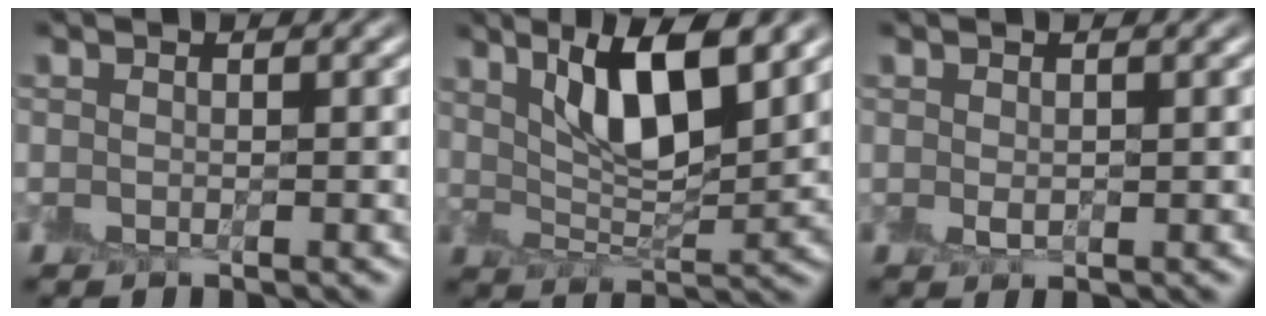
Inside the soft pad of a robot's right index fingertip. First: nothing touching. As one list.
[{"total": 6.9, "force": [3.8, 2.0, 5.4], "torque": [-0.092, 0.002, 0.067]}, {"total": 0.8, "force": [0.1, 0.6, 0.6], "torque": [-0.009, 0.000, 0.006]}]